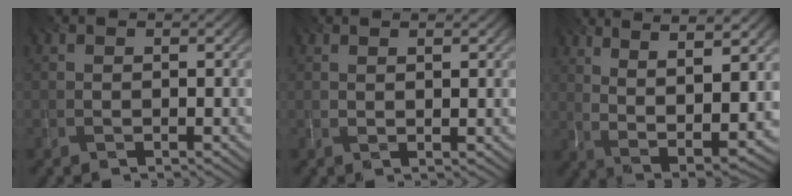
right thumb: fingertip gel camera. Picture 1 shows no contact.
{"total": 1.3, "force": [0.9, -0.1, 0.9], "torque": [-0.013, -0.002, 0.022]}
{"total": 11.1, "force": [4.2, 3.1, 9.8], "torque": [-0.186, 0.008, 0.076]}